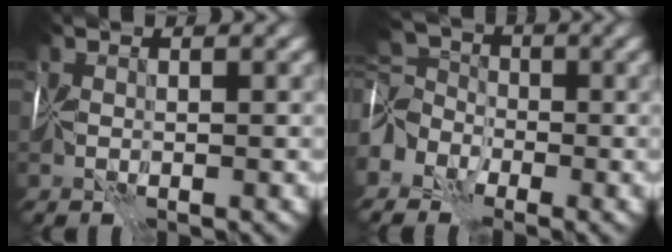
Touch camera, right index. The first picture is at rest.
{"total": 4.5, "force": [-2.3, 3.4, 1.8], "torque": [-0.029, 0.007, -0.062]}